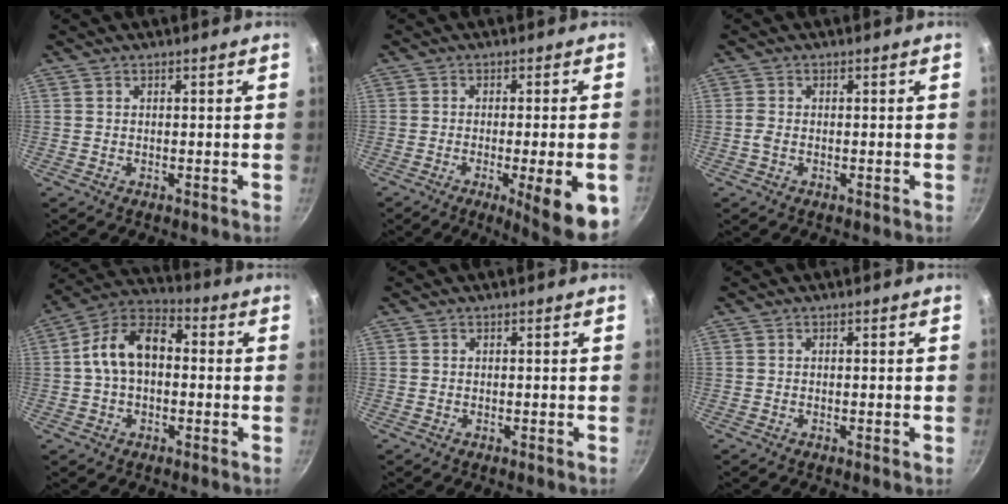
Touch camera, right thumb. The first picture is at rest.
{"total": 11.8, "force": [-4.1, 2.0, 10.9], "torque": [-0.136, 0.004, -0.052]}
{"total": 1.4, "force": [-0.5, 0.8, 1.0], "torque": [-0.028, 0.004, -0.014]}
{"total": 11.2, "force": [0.4, 7.1, 8.7], "torque": [-0.139, 0.038, -0.006]}
{"total": 0.0}
{"total": 0.5, "force": [-0.2, 0.0, 0.5], "torque": [-0.008, 0.000, -0.005]}